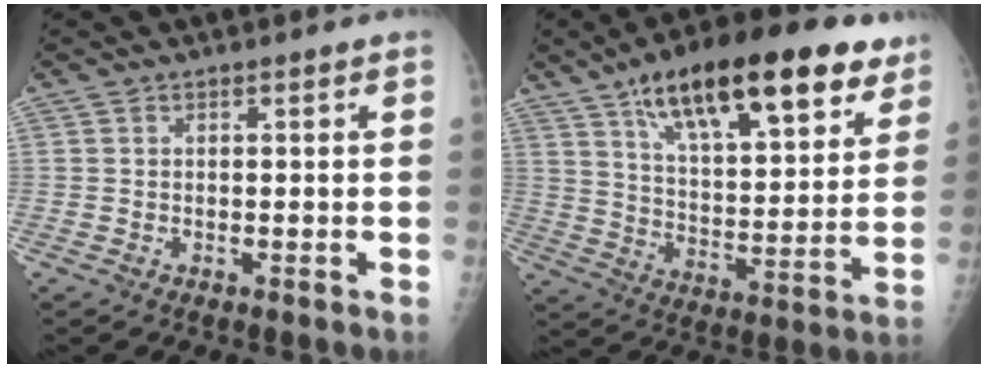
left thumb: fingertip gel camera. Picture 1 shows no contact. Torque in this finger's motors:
{"motor_torque": [1.94, 2.10, 1.59, -1.18, 0.18]}